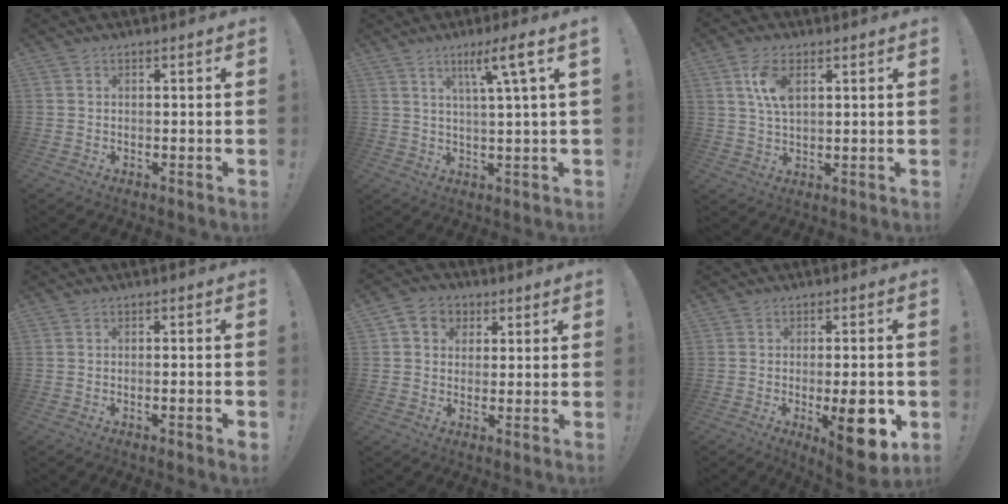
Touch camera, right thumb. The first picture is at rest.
{"total": 8.4, "force": [3.3, -0.7, 7.7], "torque": [-0.124, -0.009, 0.042]}
{"total": 7.6, "force": [2.8, 3.9, 5.9], "torque": [-0.110, -0.001, 0.050]}
{"total": 1.8, "force": [-1.0, -0.3, 1.5], "torque": [-0.021, -0.002, -0.016]}
{"total": 6.3, "force": [1.6, 5.7, 2.2], "torque": [-0.030, 0.003, 0.033]}
{"total": 13.7, "force": [-3.4, 4.3, 12.6], "torque": [-0.144, -0.005, -0.041]}